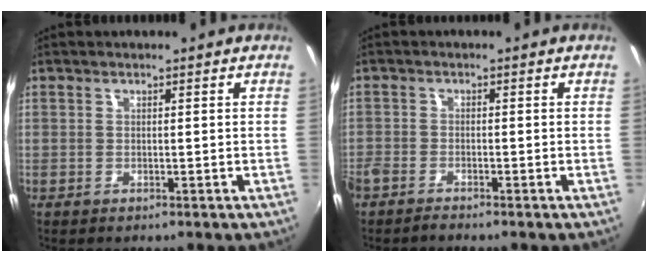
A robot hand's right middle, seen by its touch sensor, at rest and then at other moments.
{"total": 2.9, "force": [-2.7, 0.6, 1.0], "torque": [-0.029, -0.012, -0.056]}